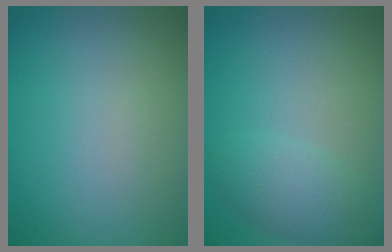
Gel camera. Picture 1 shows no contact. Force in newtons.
{"total": 3.0, "press": 3.0, "slide": 0.1}